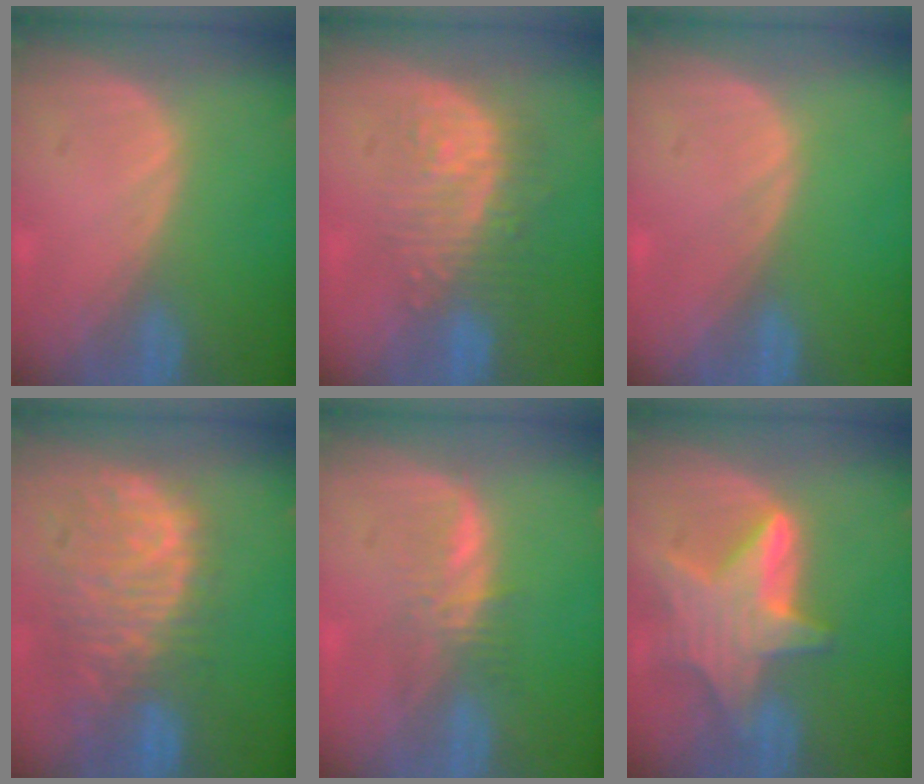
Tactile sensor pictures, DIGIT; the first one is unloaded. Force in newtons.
{"total": 8.9, "press": 8.3, "slide": 3.2}
{"total": 0.0}
{"total": 11.3, "press": 9.7, "slide": 5.8}
{"total": 3.4, "press": 3.4, "slide": 0.2}
{"total": 8.4, "press": 8.3, "slide": 0.6}